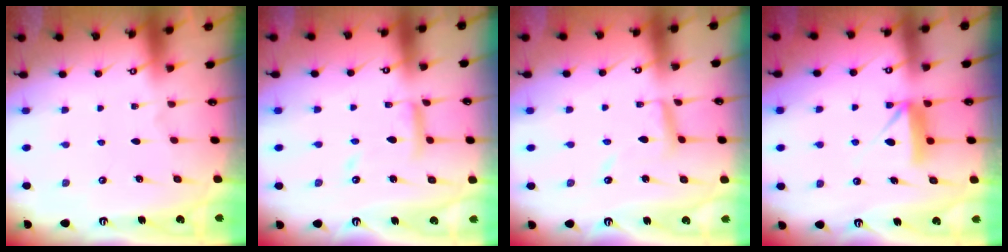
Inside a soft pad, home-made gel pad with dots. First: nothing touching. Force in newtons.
{"total": 11.6, "press": 11.5, "slide": 1.1}
{"total": 7.6, "press": 7.6, "slide": 0.4}
{"total": 8.7, "press": 8.7, "slide": 0.7}